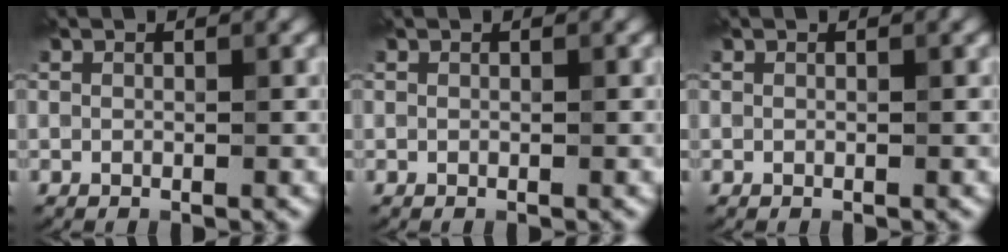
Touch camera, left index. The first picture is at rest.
{"total": 0.0}
{"total": 0.0}